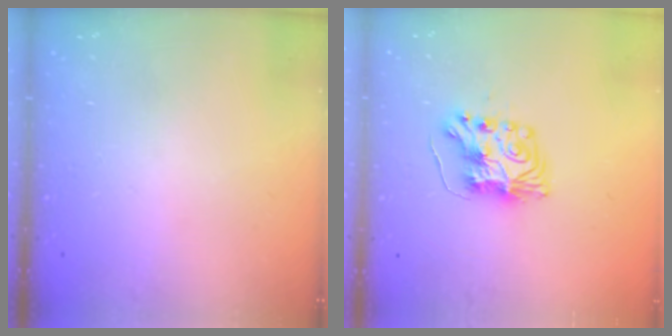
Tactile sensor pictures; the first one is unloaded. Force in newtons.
{"total": 8.3, "press": 8.3, "slide": 0.2}